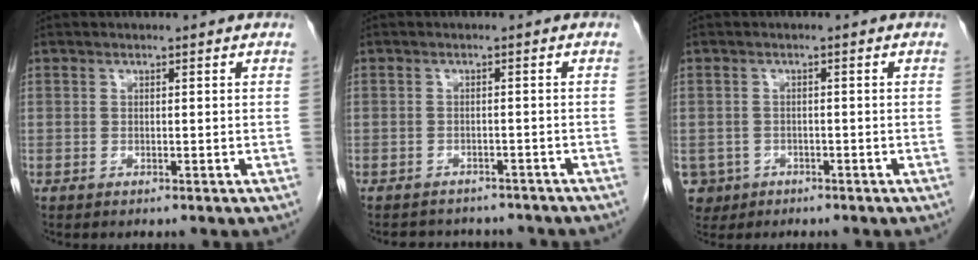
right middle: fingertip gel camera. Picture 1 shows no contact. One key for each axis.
{"total": 8.8, "fx": -7.8, "fy": 3.3, "fz": 2.2, "tx": -0.035, "ty": 0.007, "tz": -0.085}
{"total": 4.2, "fx": -2.1, "fy": 3.7, "fz": 0.4, "tx": -0.009, "ty": 0.006, "tz": -0.031}